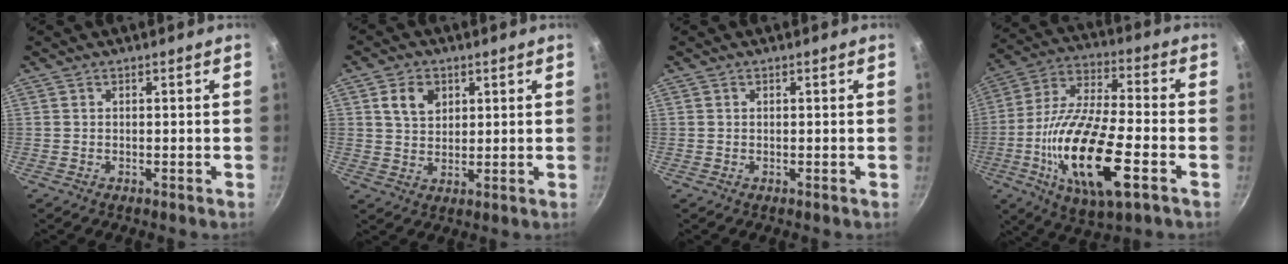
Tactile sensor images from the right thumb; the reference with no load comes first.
{"total": 6.0, "force": [2.4, 4.4, 3.4], "torque": [-0.044, -0.006, 0.044]}
{"total": 0.0}
{"total": 21.6, "force": [-6.5, 7.5, 19.2], "torque": [-0.364, 0.018, -0.125]}